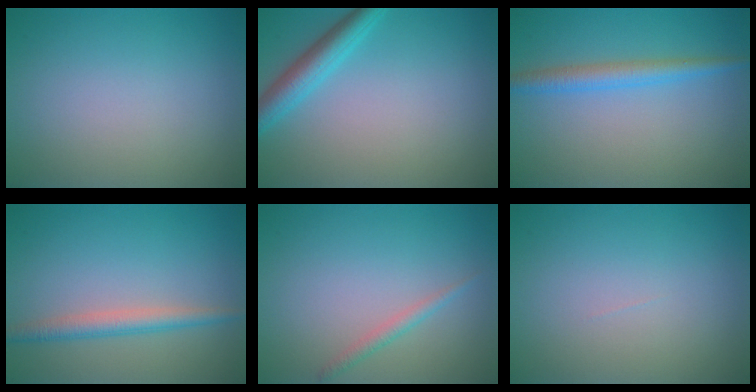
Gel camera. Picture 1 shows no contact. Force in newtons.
{"total": 3.4, "press": 3.4, "slide": 0.1}
{"total": 2.7, "press": 2.7, "slide": 0.0}
{"total": 2.5, "press": 2.5, "slide": 0.0}
{"total": 1.2, "press": 1.2, "slide": 0.0}
{"total": 0.0}